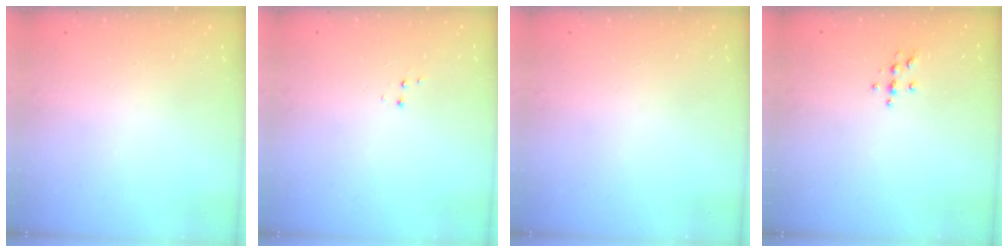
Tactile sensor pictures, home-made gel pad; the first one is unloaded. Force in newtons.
{"total": 3.4, "press": 3.3, "slide": 0.6}
{"total": 0.0}
{"total": 4.5, "press": 4.4, "slide": 0.6}